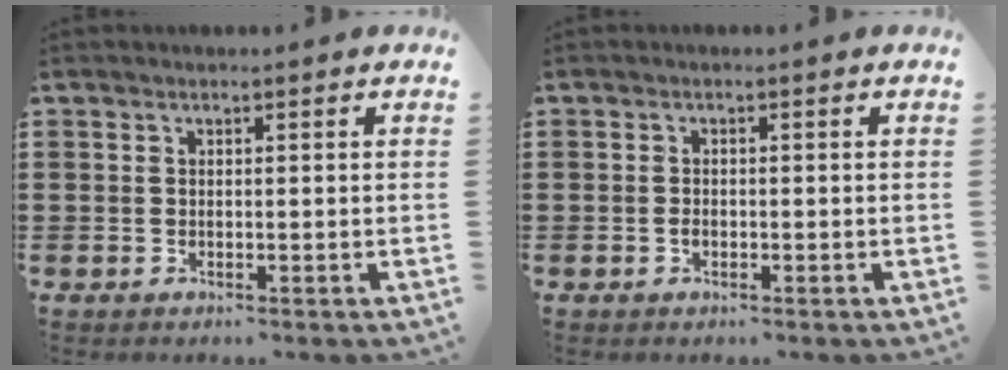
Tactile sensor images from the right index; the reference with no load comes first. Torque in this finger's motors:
{"motor_torque": [1.07, 1.07, 0.01, 0.00]}